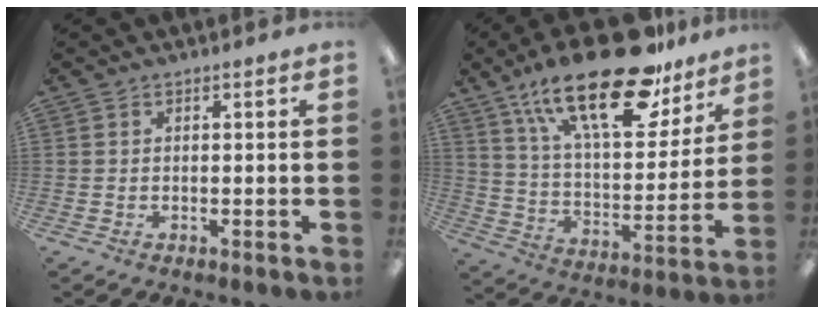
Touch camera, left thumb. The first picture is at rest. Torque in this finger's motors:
{"motor_torque": [0.85, 0.38, 1.85, -0.92, 0.20]}